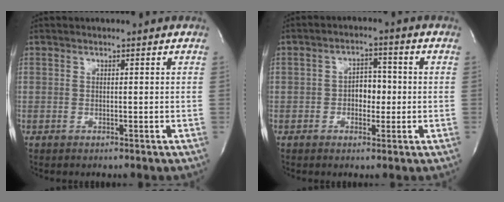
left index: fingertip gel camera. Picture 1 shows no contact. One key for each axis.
{"total": 4.1, "fx": -0.5, "fy": 2.6, "fz": 3.2, "tx": -0.046, "ty": 0.012, "tz": -0.010}